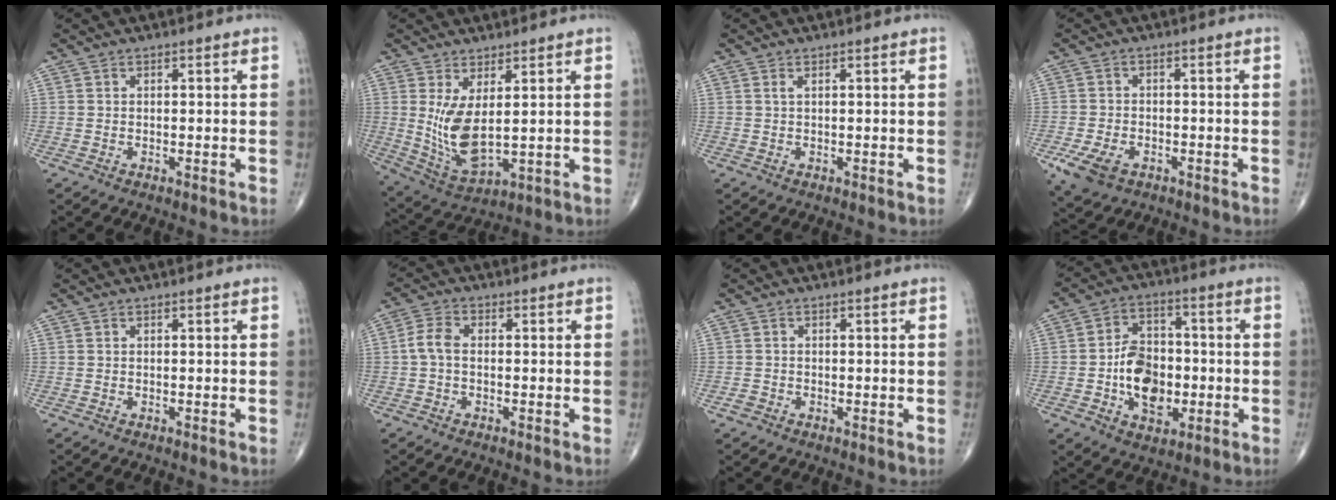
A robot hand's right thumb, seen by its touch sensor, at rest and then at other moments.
{"total": 9.5, "force": [1.6, 3.9, 8.5], "torque": [-0.169, -0.028, 0.048]}
{"total": 0.5, "force": [0.3, 0.1, 0.5], "torque": [-0.013, 0.003, 0.006]}
{"total": 6.7, "force": [-3.1, 4.4, 4.1], "torque": [-0.081, 0.005, -0.049]}
{"total": 0.0}
{"total": 3.9, "force": [-0.3, 2.4, 3.1], "torque": [-0.062, 0.011, -0.013]}
{"total": 1.1, "force": [-0.6, 0.9, 0.3], "torque": [-0.005, 0.002, -0.013]}
{"total": 12.3, "force": [-2.1, 8.5, 8.7], "torque": [-0.111, 0.021, -0.034]}